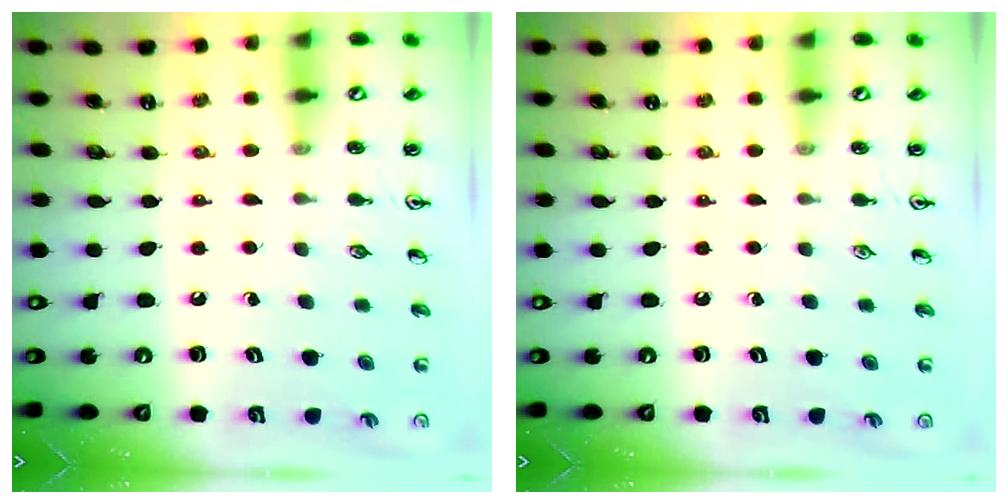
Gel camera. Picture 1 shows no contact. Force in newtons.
{"total": 0.0}